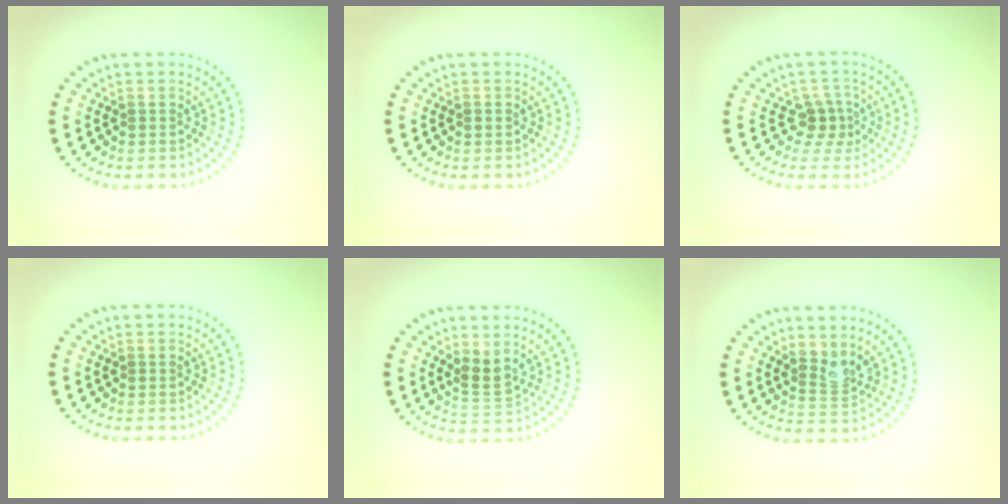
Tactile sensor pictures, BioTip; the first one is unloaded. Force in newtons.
{"total": 0.6, "press": 0.6, "slide": 0.1}
{"total": 2.3, "press": 1.6, "slide": 1.5}
{"total": 0.0}
{"total": 2.2, "press": 1.6, "slide": 1.6}
{"total": 2.1, "press": 1.6, "slide": 1.4}